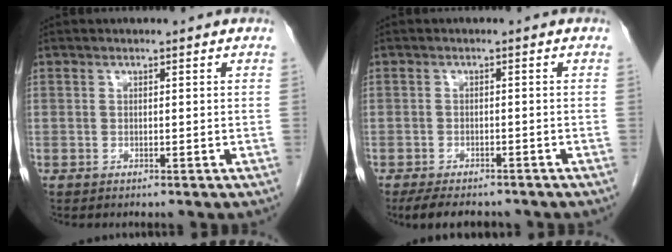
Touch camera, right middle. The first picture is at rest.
{"total": 7.5, "force": [-6.3, 2.6, 3.2], "torque": [-0.047, -0.006, -0.088]}